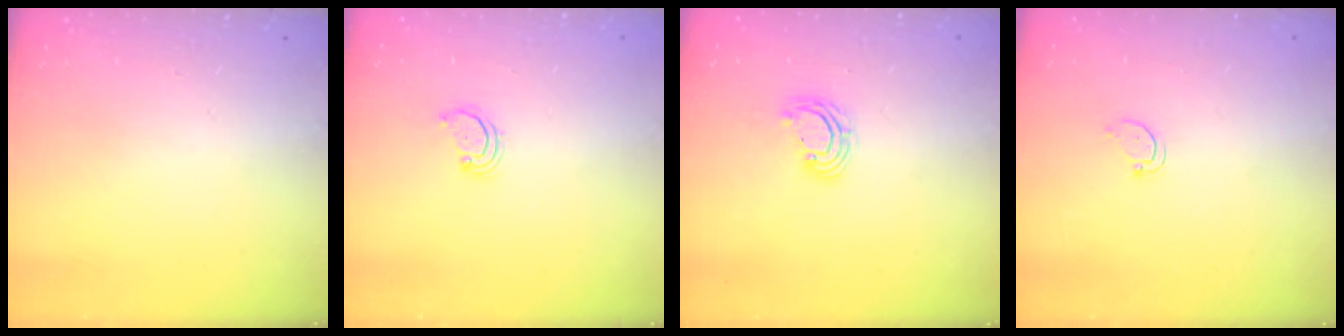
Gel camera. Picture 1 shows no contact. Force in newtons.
{"total": 2.5, "press": 2.5, "slide": 0.3}
{"total": 5.1, "press": 5.1, "slide": 0.3}
{"total": 3.1, "press": 3.1, "slide": 0.2}